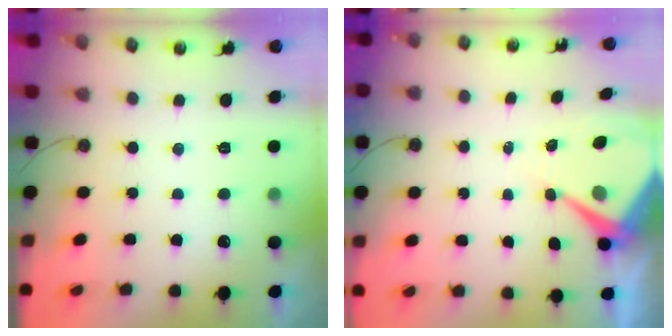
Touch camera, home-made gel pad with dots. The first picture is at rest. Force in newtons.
{"total": 7.8, "press": 7.8, "slide": 0.8}